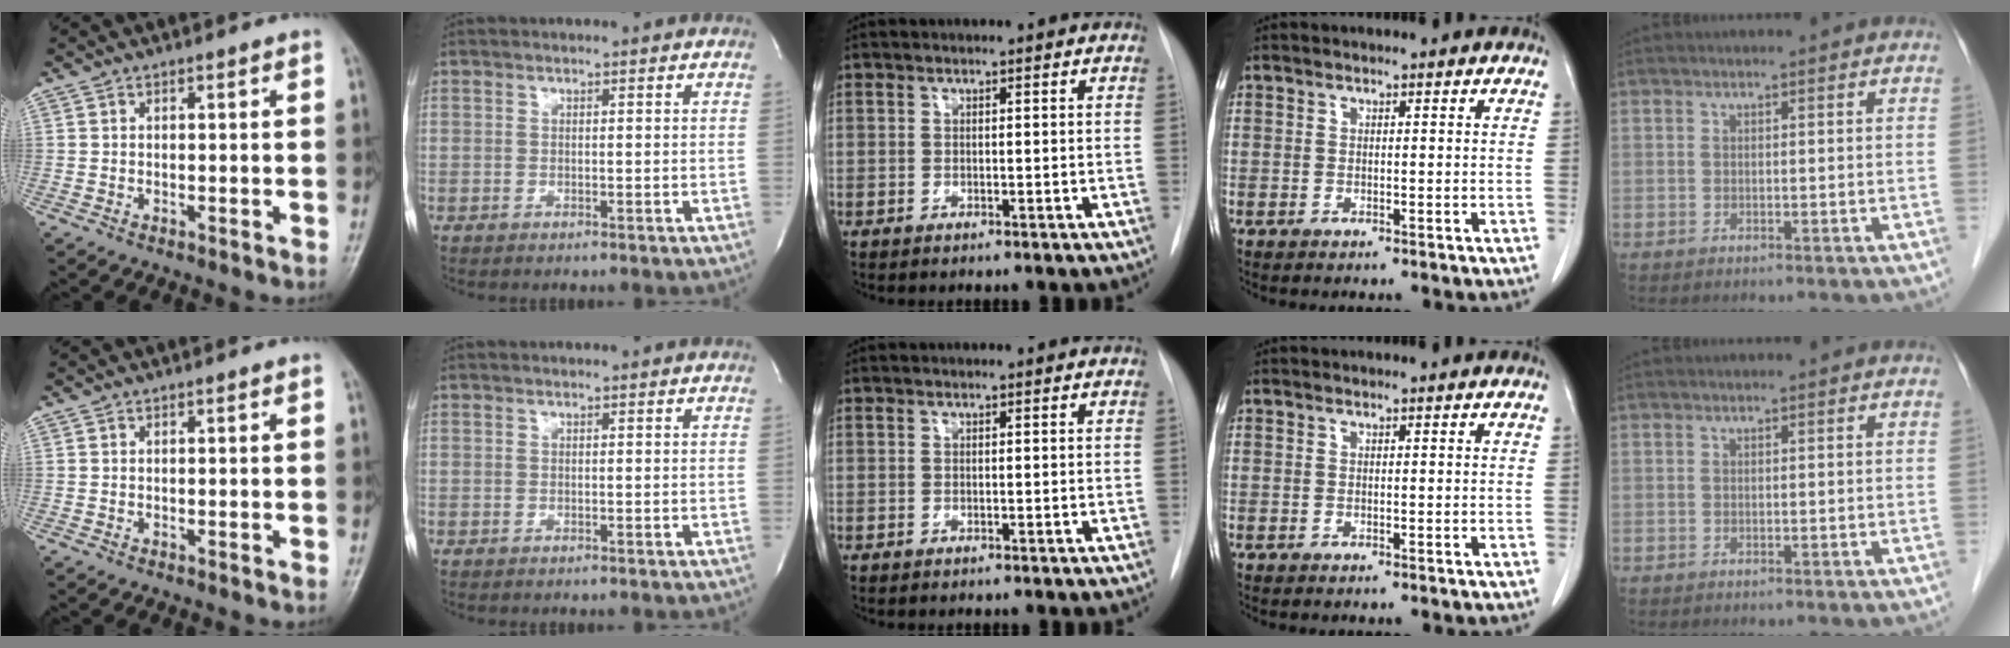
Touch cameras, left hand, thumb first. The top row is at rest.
{}